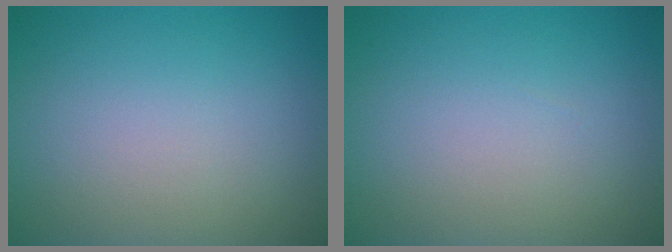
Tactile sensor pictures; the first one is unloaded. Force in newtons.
{"total": 0.0}